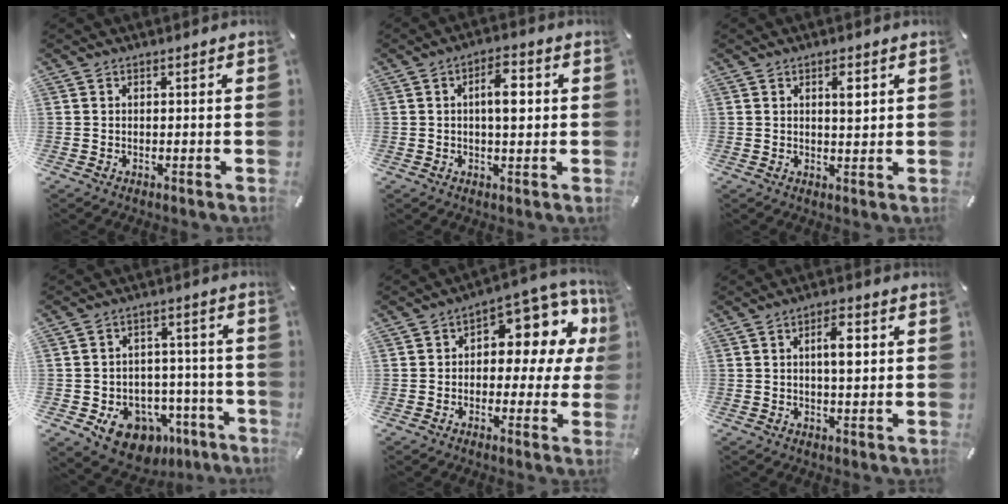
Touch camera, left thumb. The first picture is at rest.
{"total": 7.4, "force": [0.8, 3.3, 6.6], "torque": [-0.102, 0.006, 0.008]}
{"total": 3.8, "force": [1.4, 1.4, 3.2], "torque": [-0.046, -0.005, 0.017]}
{"total": 11.2, "force": [-5.5, 8.7, 4.4], "torque": [-0.035, 0.034, -0.083]}
{"total": 11.0, "force": [4.1, 6.6, 7.8], "torque": [-0.104, -0.038, 0.070]}
{"total": 6.3, "force": [1.1, 2.5, 5.7], "torque": [-0.091, 0.000, 0.011]}